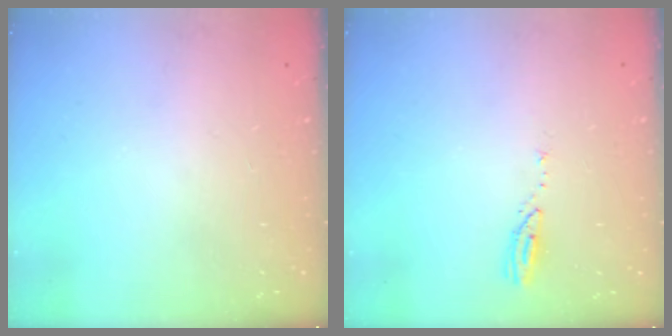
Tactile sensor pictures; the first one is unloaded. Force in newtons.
{"total": 3.7, "press": 3.7, "slide": 0.3}